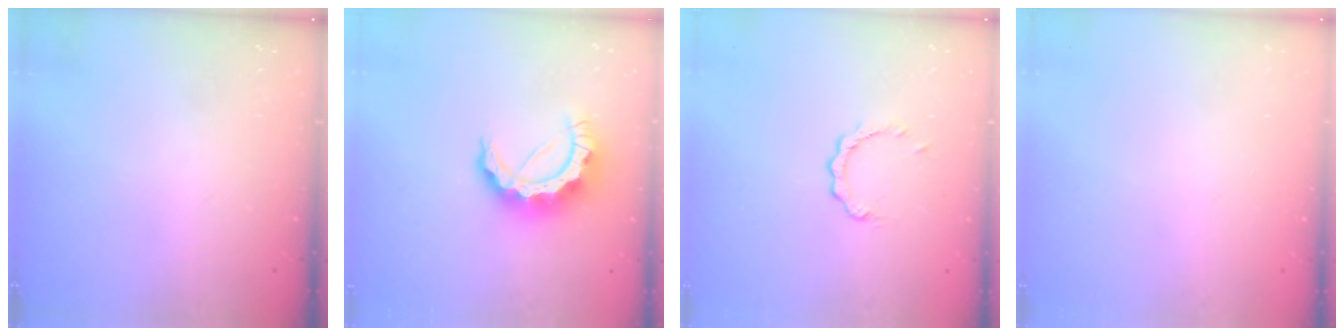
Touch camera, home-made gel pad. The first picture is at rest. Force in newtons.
{"total": 10.8, "press": 10.7, "slide": 1.2}
{"total": 2.6, "press": 2.5, "slide": 0.3}
{"total": 1.4, "press": 1.4, "slide": 0.1}